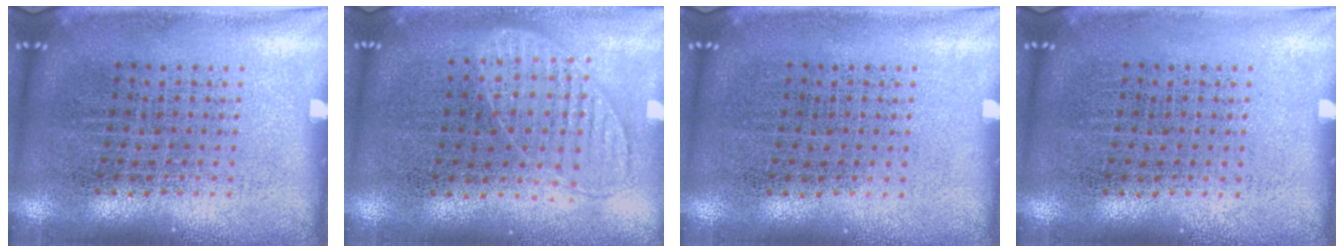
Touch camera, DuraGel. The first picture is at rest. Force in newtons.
{"total": 0.9, "press": 0.9, "slide": 0.2}
{"total": 0.0}
{"total": 0.0}